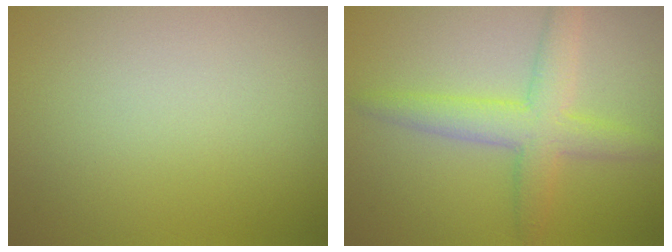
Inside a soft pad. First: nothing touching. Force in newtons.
{"total": 4.5, "press": 4.5, "slide": 0.1}